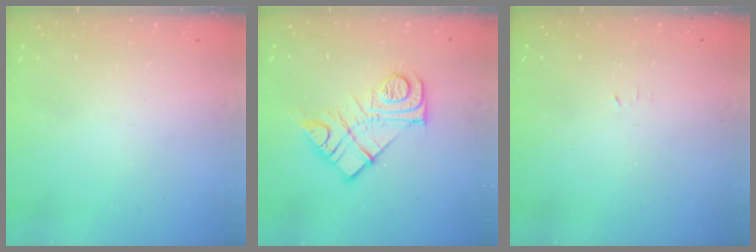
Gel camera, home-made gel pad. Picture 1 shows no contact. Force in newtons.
{"total": 13.9, "press": 13.8, "slide": 0.9}
{"total": 2.4, "press": 2.4, "slide": 0.4}